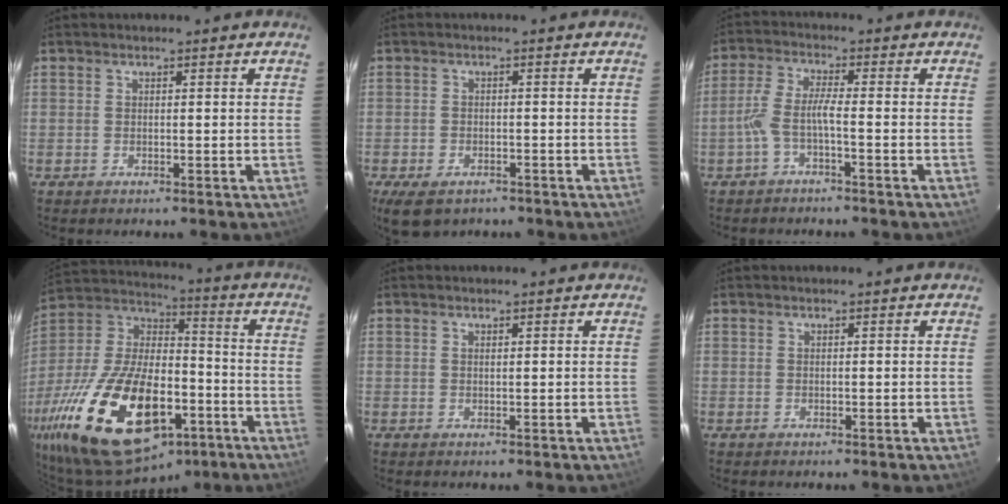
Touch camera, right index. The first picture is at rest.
{"total": 7.0, "force": [-4.6, 3.9, 3.6], "torque": [-0.086, -0.018, -0.072]}
{"total": 4.2, "force": [-2.1, 0.1, 3.7], "torque": [-0.091, 0.009, -0.041]}
{"total": 31.5, "force": [-14.2, 15.7, 23.3], "torque": [-0.470, -0.020, -0.222]}
{"total": 0.0}
{"total": 0.0}